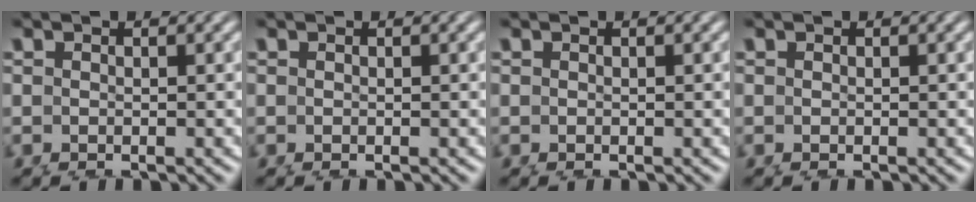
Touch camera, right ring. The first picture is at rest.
{"total": 0.0}
{"total": 0.0}
{"total": 0.0}